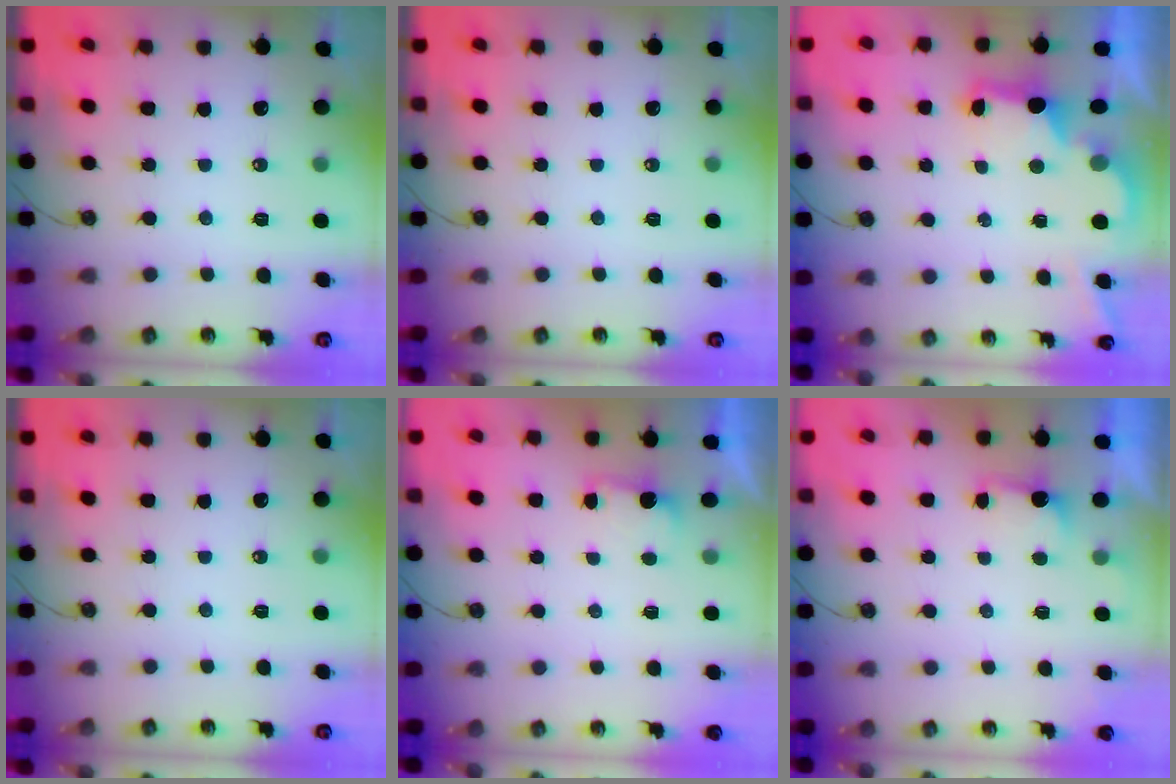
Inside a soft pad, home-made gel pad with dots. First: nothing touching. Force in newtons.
{"total": 0.0}
{"total": 2.8, "press": 2.7, "slide": 0.9}
{"total": 0.0}
{"total": 2.3, "press": 2.1, "slide": 1.0}
{"total": 1.3, "press": 0.9, "slide": 0.8}